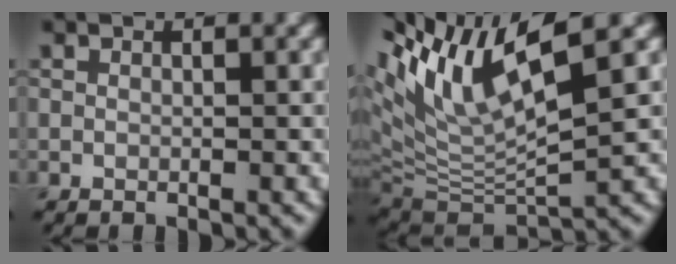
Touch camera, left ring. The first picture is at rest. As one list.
[{"total": 10.9, "force": [4.9, 3.0, 9.2], "torque": [-0.188, 0.006, 0.095]}]